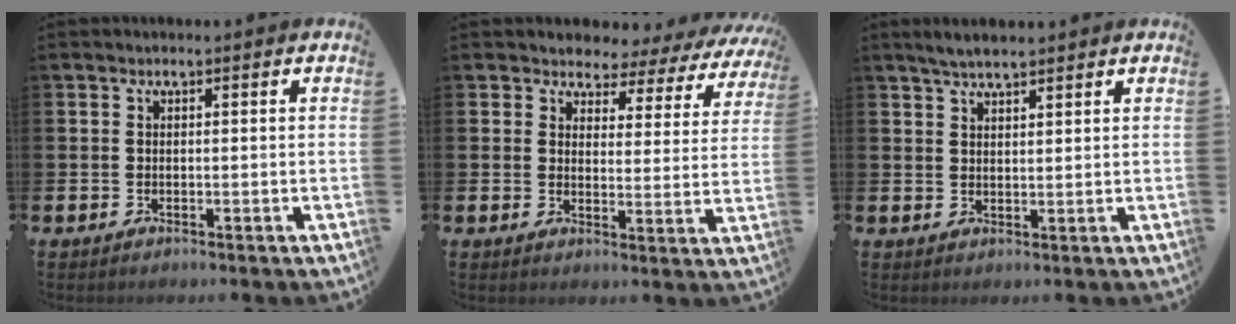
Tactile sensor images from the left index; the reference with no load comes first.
{"total": 2.8, "force": [2.4, 1.5, 0.0], "torque": [-0.017, -0.031, 0.032]}
{"total": 3.4, "force": [3.1, 0.6, 1.3], "torque": [-0.022, -0.007, 0.054]}